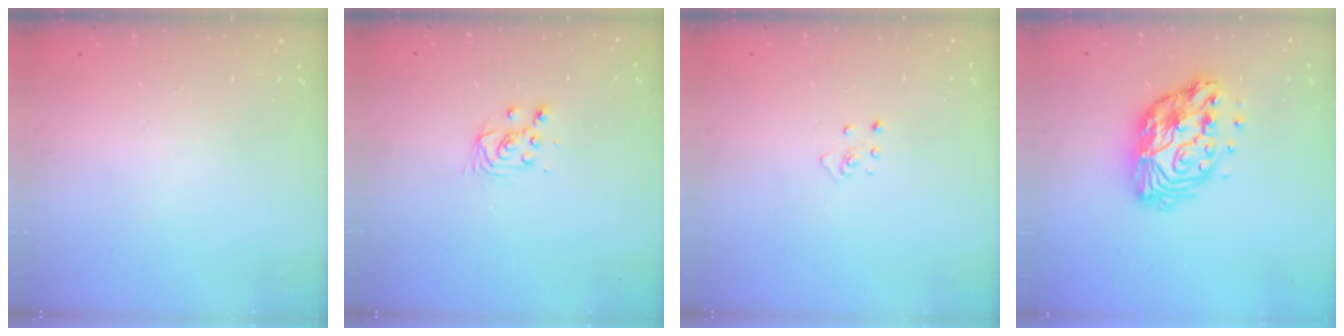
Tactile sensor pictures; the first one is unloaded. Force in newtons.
{"total": 4.6, "press": 4.6, "slide": 0.5}
{"total": 2.9, "press": 2.9, "slide": 0.2}
{"total": 14.6, "press": 14.5, "slide": 1.1}